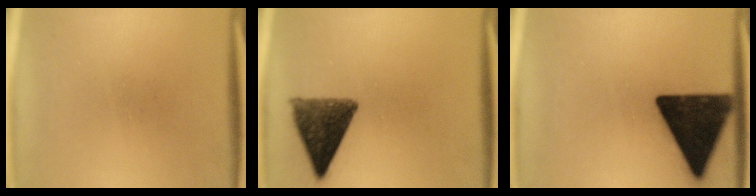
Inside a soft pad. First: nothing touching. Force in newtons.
{"total": 10.4}
{"total": 18.0}